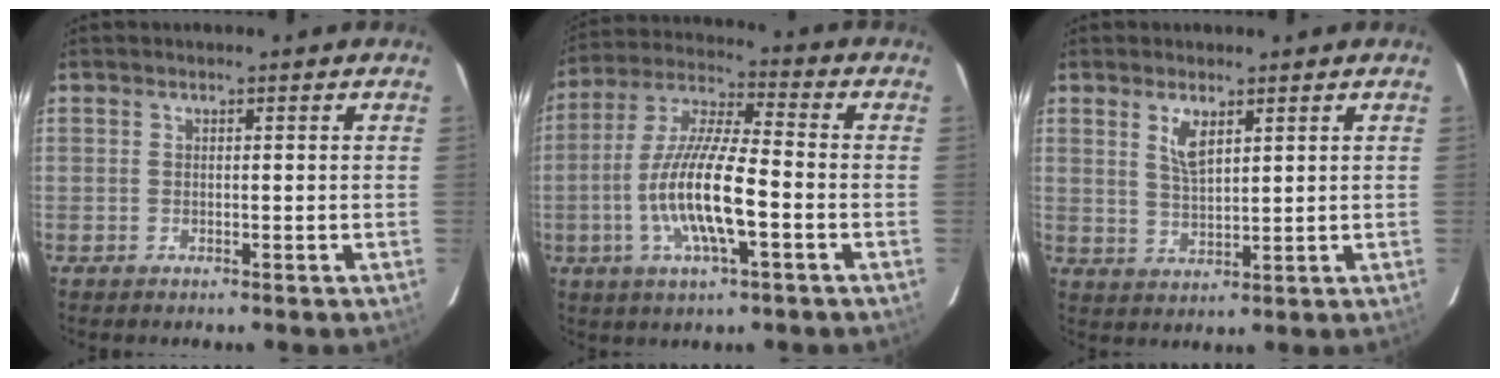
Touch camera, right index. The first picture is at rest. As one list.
[{"total": 14.3, "force": [-4.2, 2.8, 13.3], "torque": [-0.270, -0.006, -0.081]}, {"total": 4.3, "force": [2.3, 1.6, 3.3], "torque": [-0.061, -0.001, 0.046]}]